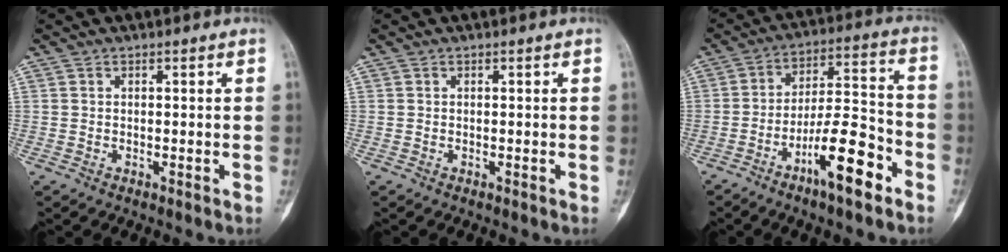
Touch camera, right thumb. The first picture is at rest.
{"total": 0.0}
{"total": 13.4, "force": [-7.2, 3.5, 10.8], "torque": [-0.175, 0.058, -0.121]}